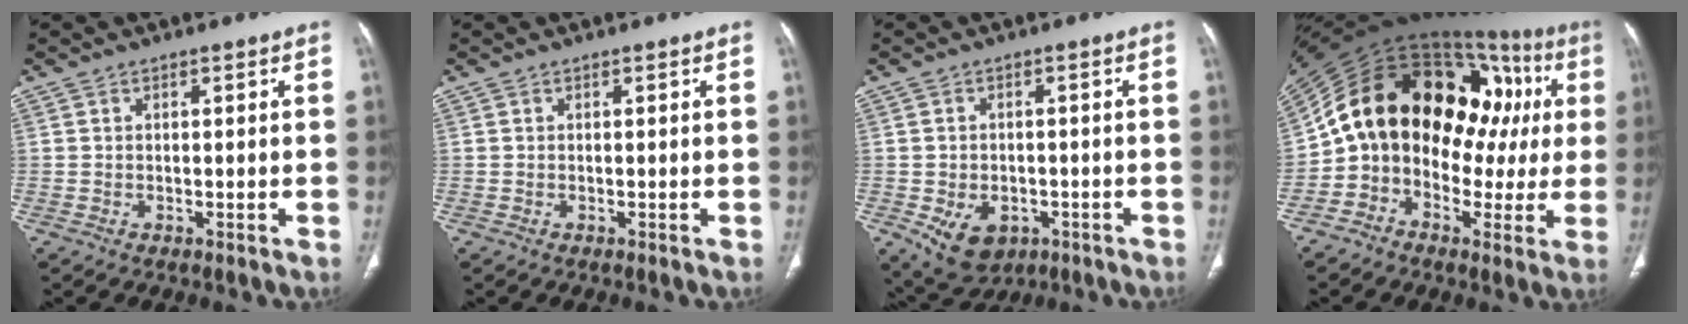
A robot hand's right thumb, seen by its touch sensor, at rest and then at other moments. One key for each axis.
{"total": 0.0}
{"total": 10.5, "fx": -4.3, "fy": 7.4, "fz": 6.1, "tx": -0.085, "ty": 0.011, "tz": -0.047}
{"total": 26.3, "fx": 2.7, "fy": 17.4, "fz": 19.5, "tx": -0.268, "ty": 0.081, "tz": 0.036}